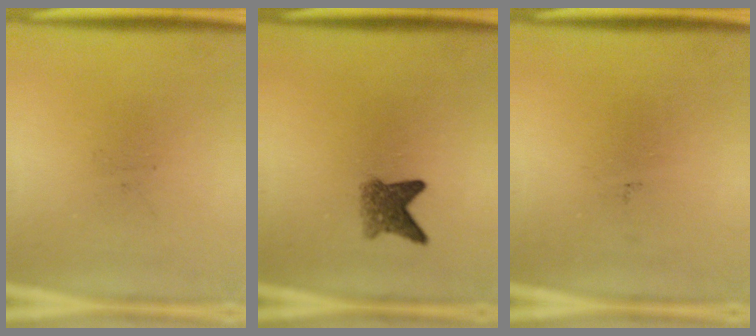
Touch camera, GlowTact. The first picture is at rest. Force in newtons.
{"total": 3.5}
{"total": 0.0}